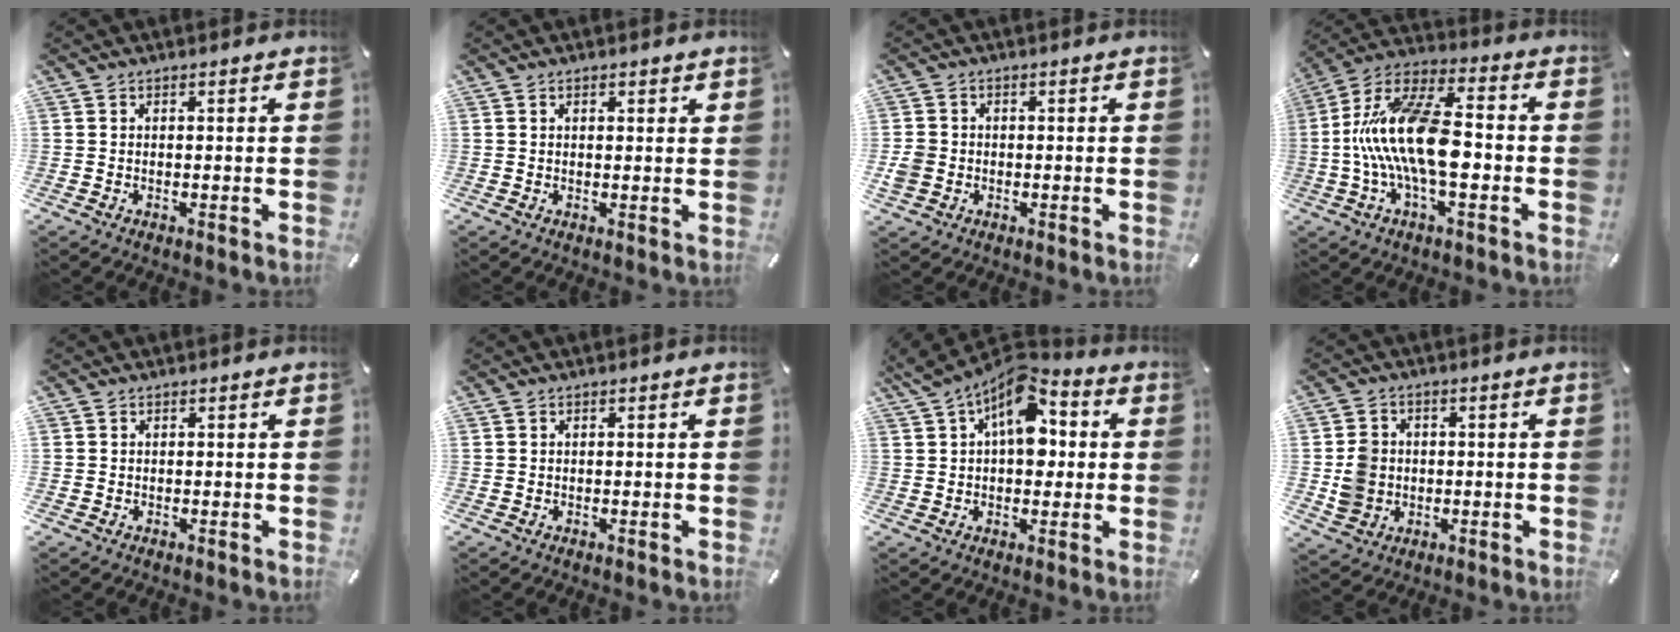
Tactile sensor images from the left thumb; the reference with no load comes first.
{"total": 1.1, "force": [0.6, 0.4, 0.8], "torque": [-0.016, 0.001, 0.011]}
{"total": 3.8, "force": [-0.8, 3.6, 1.0], "torque": [-0.017, 0.002, -0.015]}
{"total": 18.2, "force": [-2.6, 8.0, 16.1], "torque": [-0.327, 0.003, -0.042]}
{"total": 0.9, "force": [0.3, 0.8, -0.3], "torque": [0.009, 0.004, 0.004]}
{"total": 0.0}
{"total": 13.5, "force": [4.8, 8.4, 9.4], "torque": [-0.145, -0.027, 0.085]}
{"total": 7.1, "force": [-0.3, 6.7, 2.3], "torque": [-0.048, 0.013, -0.002]}